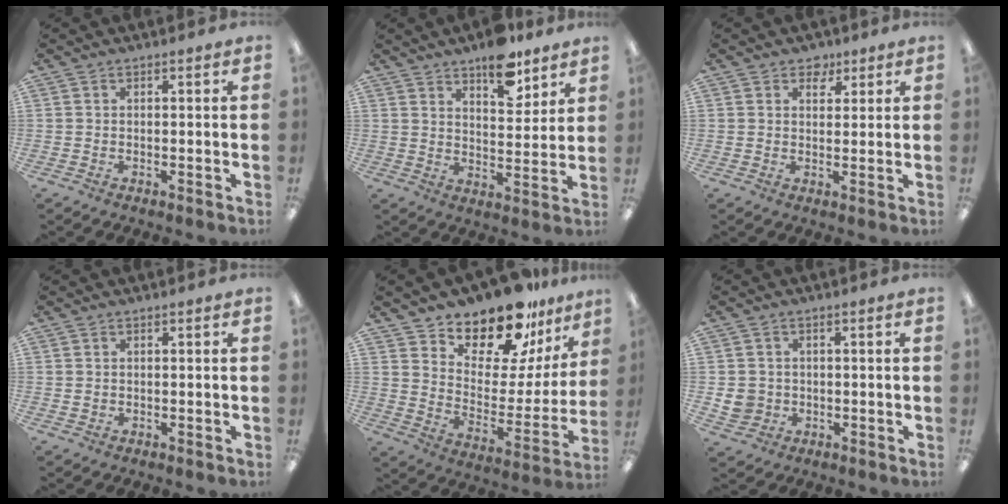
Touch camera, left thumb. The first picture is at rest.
{"total": 10.1, "force": [7.9, 4.2, 4.7], "torque": [-0.051, -0.048, 0.135]}
{"total": 3.7, "force": [2.7, 2.4, 0.7], "torque": [0.003, -0.009, 0.046]}
{"total": 0.6, "force": [0.3, 0.5, 0.0], "torque": [-0.001, 0.004, 0.005]}
{"total": 17.1, "force": [14.9, 6.1, 5.7], "torque": [-0.100, -0.122, 0.260]}
{"total": 4.6, "force": [0.0, 4.5, 1.1], "torque": [-0.017, 0.009, 0.005]}